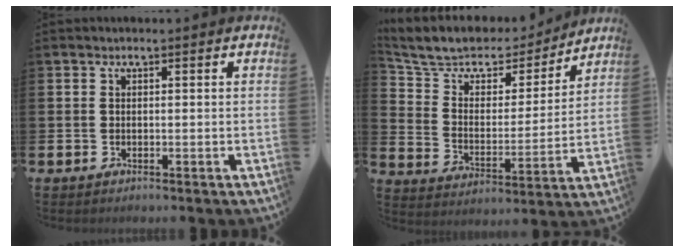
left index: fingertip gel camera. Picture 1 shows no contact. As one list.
[{"total": 8.3, "force": [7.1, 3.9, 1.8], "torque": [-0.079, -0.045, 0.125]}]